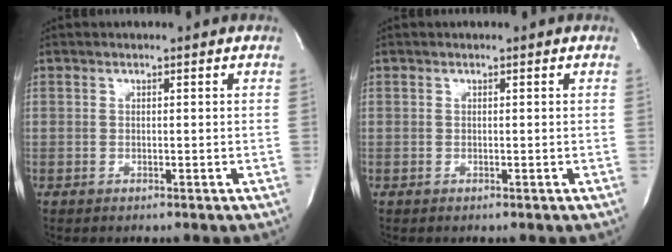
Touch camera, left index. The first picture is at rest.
{"total": 0.0}